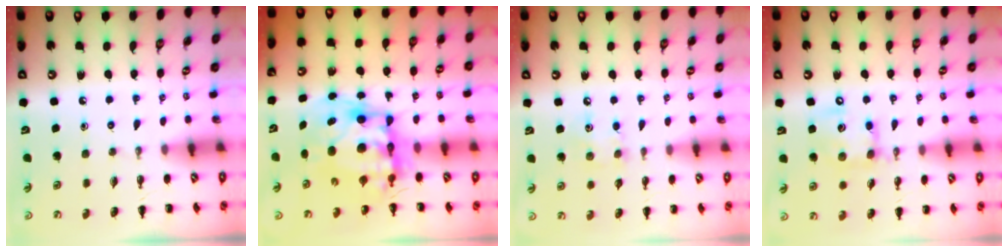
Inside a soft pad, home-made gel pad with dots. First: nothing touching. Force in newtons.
{"total": 11.4, "press": 11.0, "slide": 2.9}
{"total": 7.2, "press": 7.1, "slide": 1.2}
{"total": 12.2, "press": 12.0, "slide": 1.9}